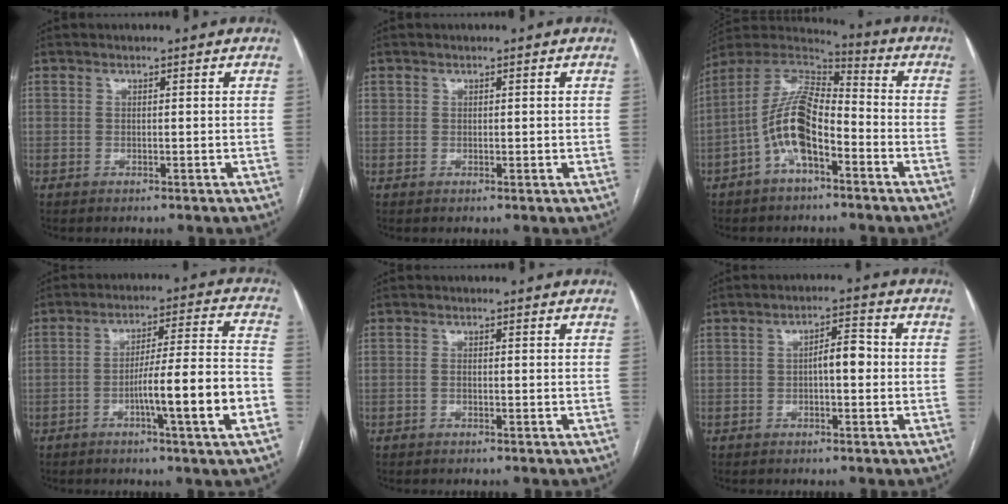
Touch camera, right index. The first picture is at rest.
{"total": 0.8, "force": [0.3, 0.8, 0.2], "torque": [0.008, 0.002, 0.002]}
{"total": 12.2, "force": [-4.5, 4.6, 10.4], "torque": [-0.215, 0.028, -0.084]}
{"total": 12.6, "force": [-4.5, -0.4, 11.8], "torque": [-0.184, 0.007, -0.071]}
{"total": 0.6, "force": [-0.3, 0.2, 0.4], "torque": [-0.005, 0.003, -0.007]}
{"total": 4.1, "force": [-0.4, 1.4, 3.8], "torque": [-0.058, 0.016, -0.007]}